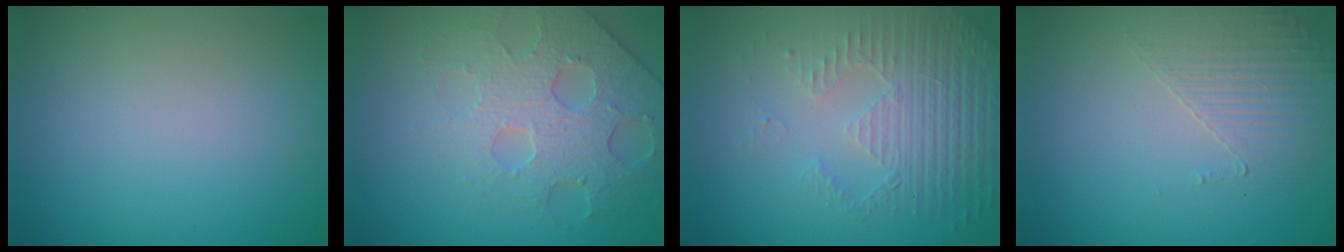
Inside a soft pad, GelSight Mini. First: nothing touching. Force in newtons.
{"total": 4.4, "press": 4.2, "slide": 1.4}
{"total": 5.1, "press": 3.5, "slide": 3.7}
{"total": 1.8, "press": 1.2, "slide": 1.3}